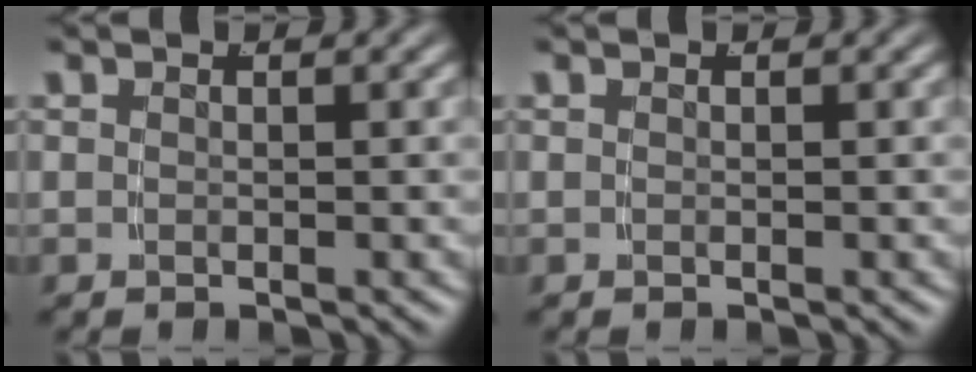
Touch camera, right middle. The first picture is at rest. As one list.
[{"total": 0.0}]